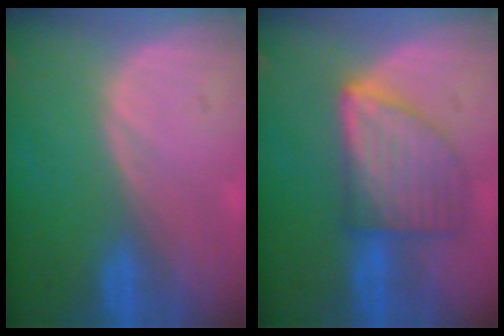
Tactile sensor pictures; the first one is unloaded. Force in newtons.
{"total": 7.9, "press": 7.9, "slide": 0.3}